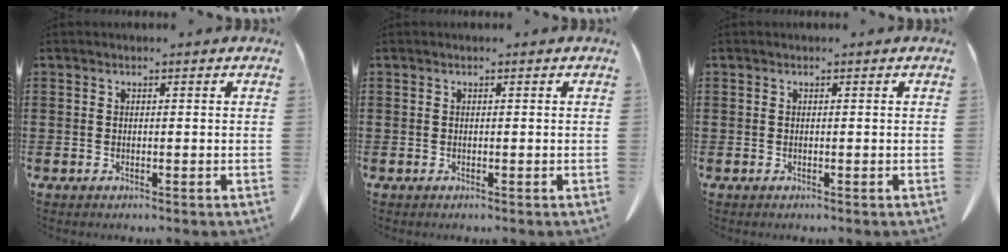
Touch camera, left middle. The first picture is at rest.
{"total": 0.0}
{"total": 0.0}